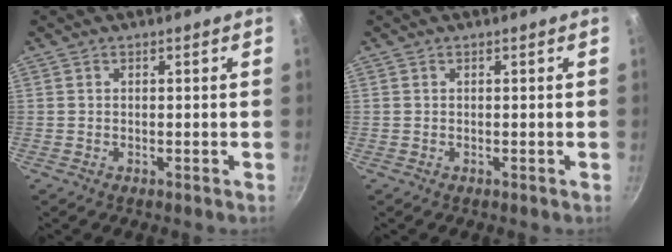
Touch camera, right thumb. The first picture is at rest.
{"total": 0.0}